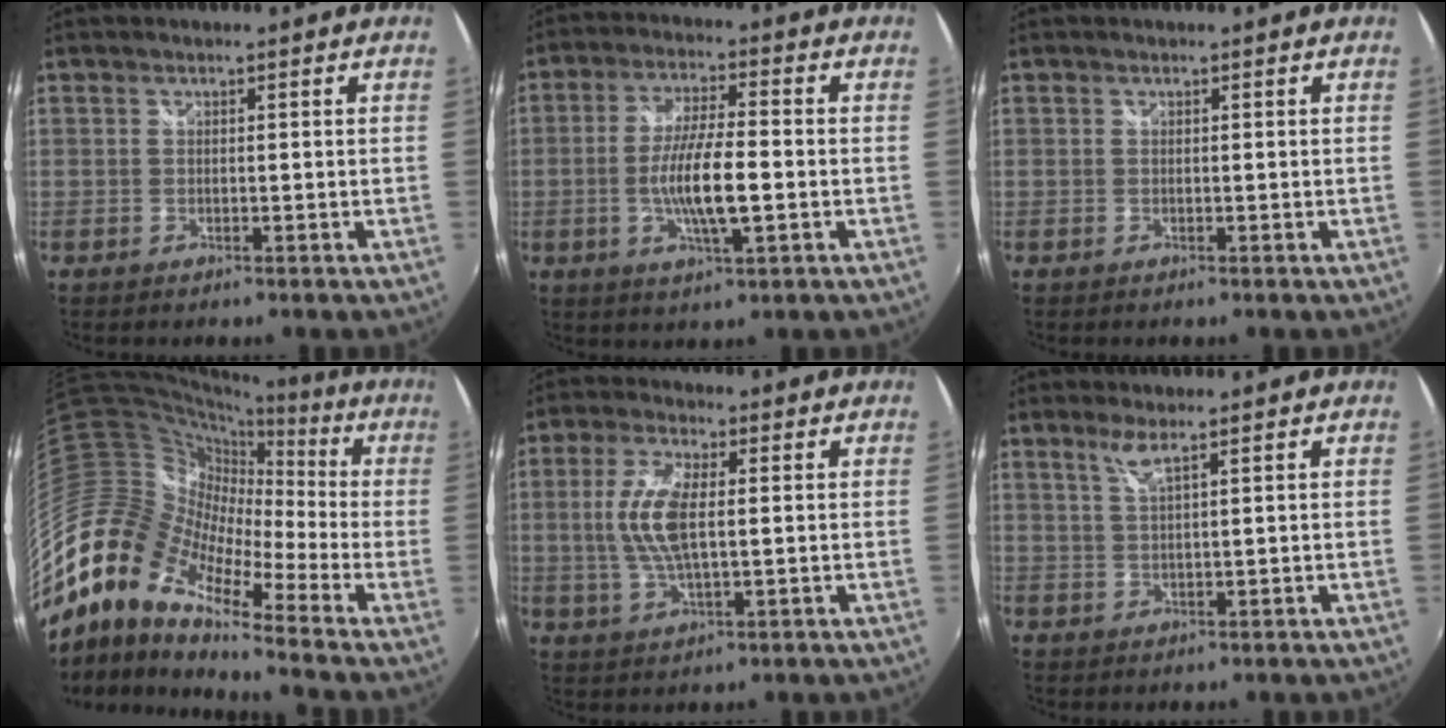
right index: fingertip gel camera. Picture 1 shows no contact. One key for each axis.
{"total": 10.0, "fx": -2.1, "fy": 2.0, "fz": 9.5, "tx": -0.183, "ty": -0.006, "tz": -0.039}
{"total": 0.0}
{"total": 17.0, "fx": -9.8, "fy": 8.0, "fz": 11.5, "tx": -0.189, "ty": -0.010, "tz": -0.209}
{"total": 9.3, "fx": 0.6, "fy": 3.5, "fz": 8.5, "tx": -0.176, "ty": 0.003, "tz": 0.014}
{"total": 2.3, "fx": 1.4, "fy": -0.3, "fz": 1.8, "tx": -0.038, "ty": -0.002, "tz": 0.029}